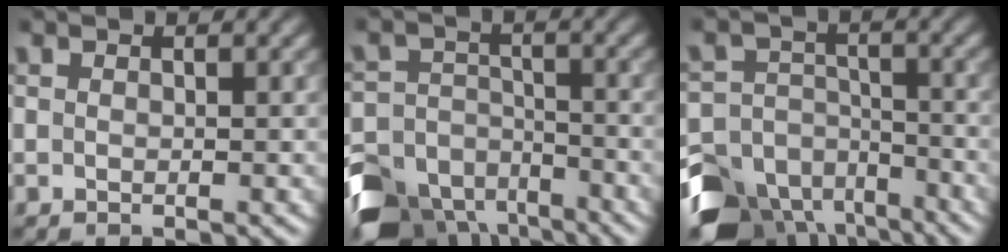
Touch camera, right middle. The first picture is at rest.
{"total": 9.2, "force": [-7.0, 5.2, 3.0], "torque": [-0.040, -0.008, -0.127]}
{"total": 11.7, "force": [-8.5, 7.1, 3.7], "torque": [-0.071, -0.017, -0.137]}